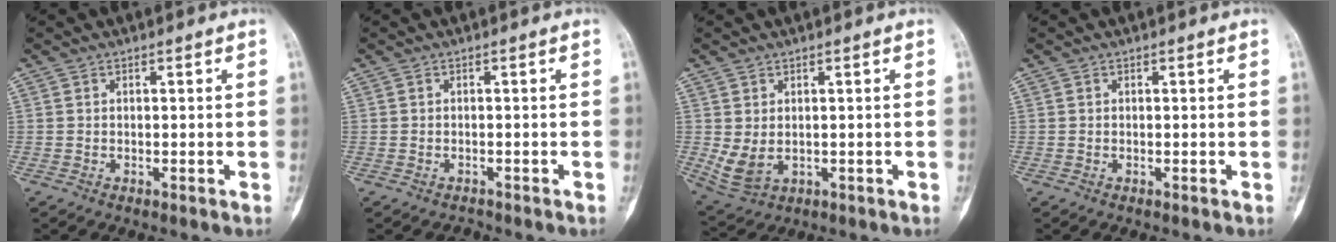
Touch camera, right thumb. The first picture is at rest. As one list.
[{"total": 0.8, "force": [-0.7, 0.4, -0.2], "torque": [0.004, 0.005, -0.015]}, {"total": 5.1, "force": [0.2, 3.5, 3.7], "torque": [-0.074, -0.005, 0.023]}, {"total": 0.0}]